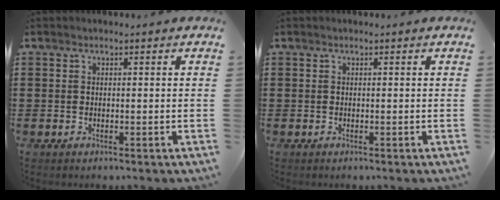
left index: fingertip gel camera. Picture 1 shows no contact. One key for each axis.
{"total": 0.0}